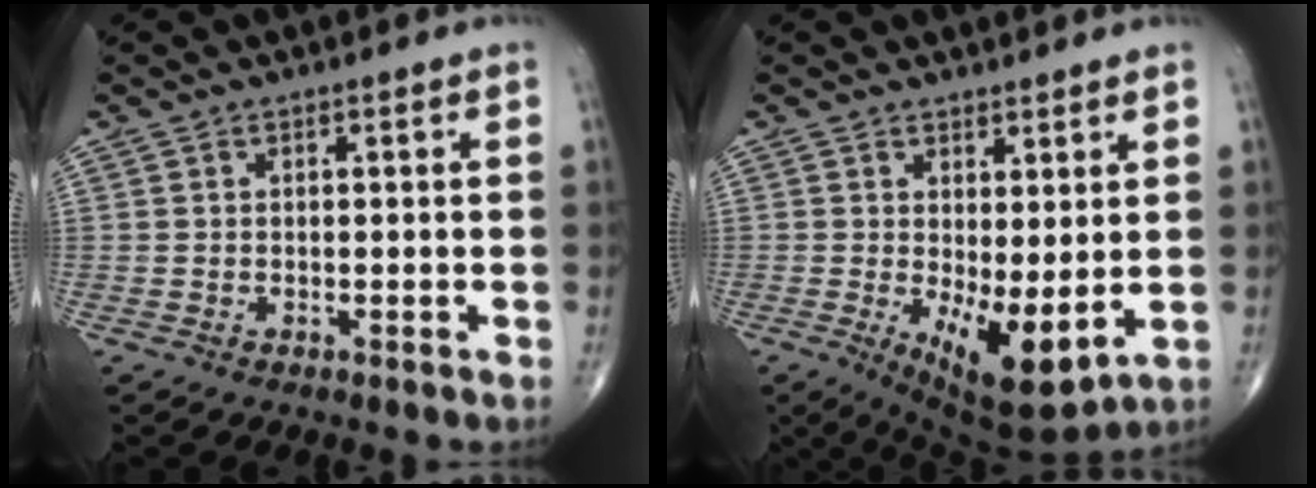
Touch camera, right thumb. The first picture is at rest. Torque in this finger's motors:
{"motor_torque": [1.47, 1.49, 0.13, -0.09, 0.26]}